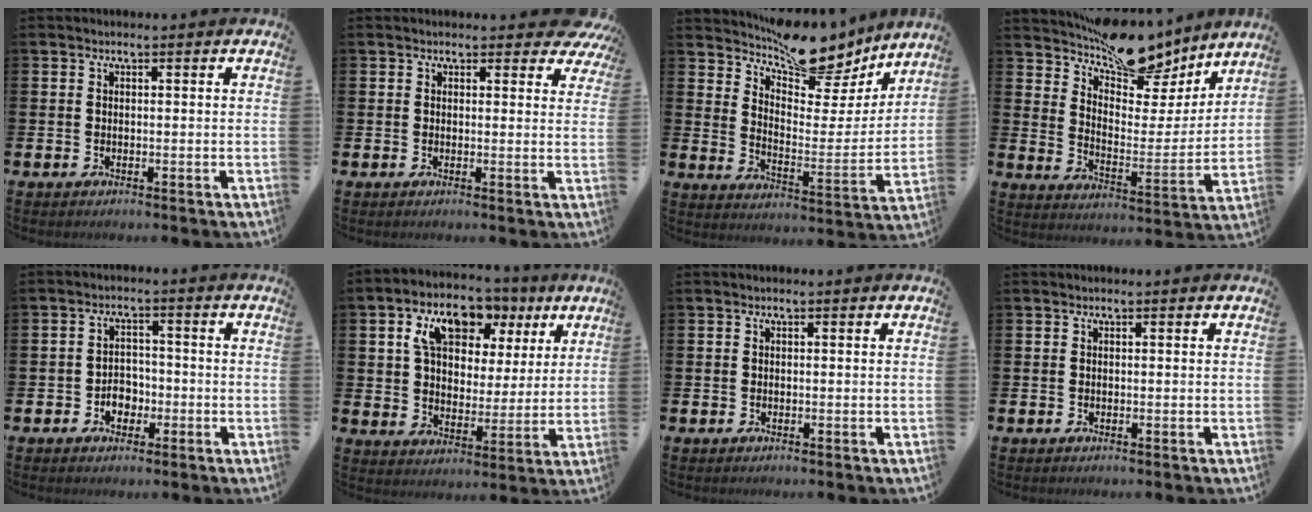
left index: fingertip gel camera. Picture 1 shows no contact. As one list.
[{"total": 1.8, "force": [1.5, 0.9, 0.4], "torque": [0.005, -0.004, 0.023]}, {"total": 10.6, "force": [9.5, 3.3, 3.5], "torque": [-0.069, -0.080, 0.164]}, {"total": 12.0, "force": [10.6, 4.1, 4.1], "torque": [-0.085, -0.080, 0.185]}, {"total": 3.3, "force": [-1.4, 2.5, 1.5], "torque": [-0.025, 0.001, -0.032]}, {"total": 10.4, "force": [6.6, 5.8, 5.5], "torque": [-0.113, -0.009, 0.113]}, {"total": 0.0}, {"total": 0.0}]